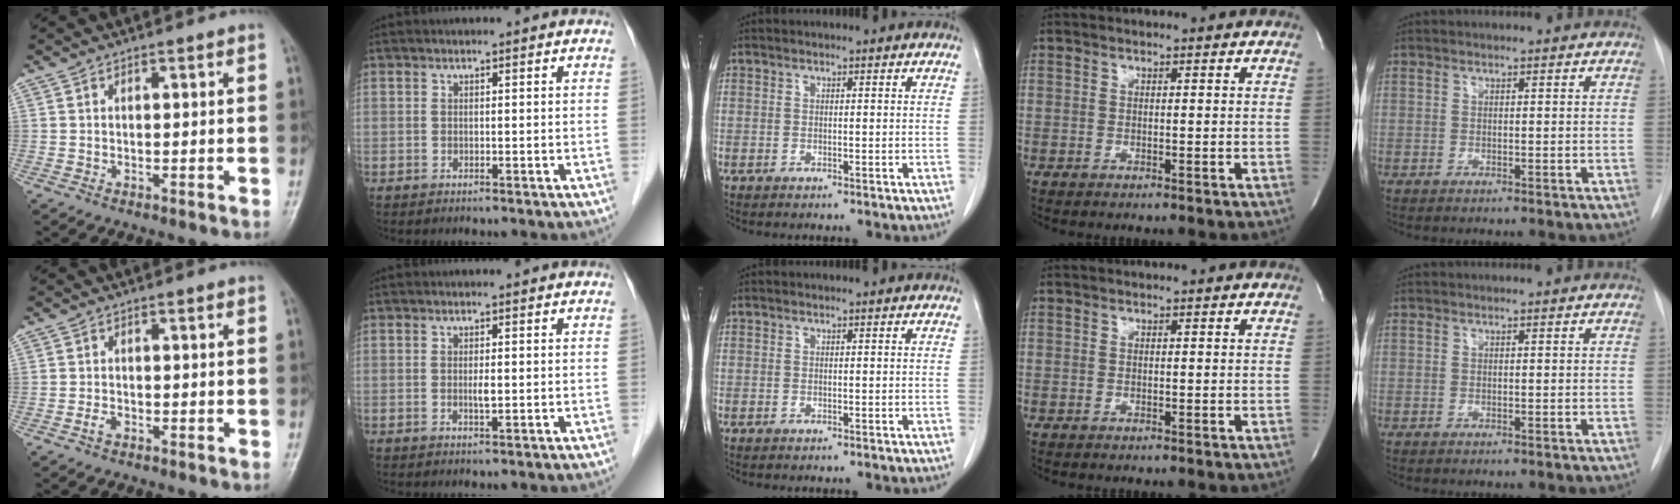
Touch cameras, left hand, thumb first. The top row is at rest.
{"thumb": {"total": 1.4, "force": [-0.8, 0.8, 0.8], "torque": [-0.018, 0.002, -0.017]}, "index": {"total": 1.2, "force": [0.0, 0.2, 1.2], "torque": [-0.022, -0.002, 0.000]}}